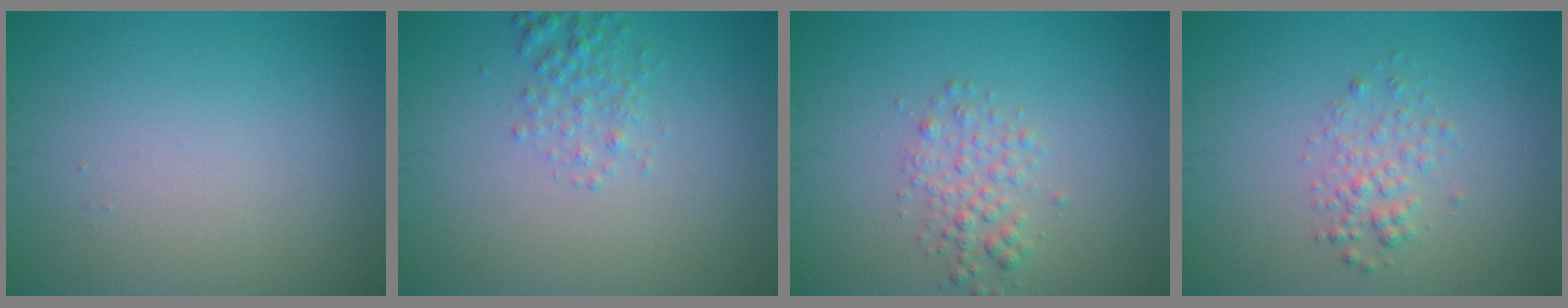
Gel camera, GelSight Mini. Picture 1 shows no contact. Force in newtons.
{"total": 1.7, "press": 1.7, "slide": 0.1}
{"total": 2.1, "press": 2.1, "slide": 0.1}
{"total": 1.9, "press": 1.9, "slide": 0.1}